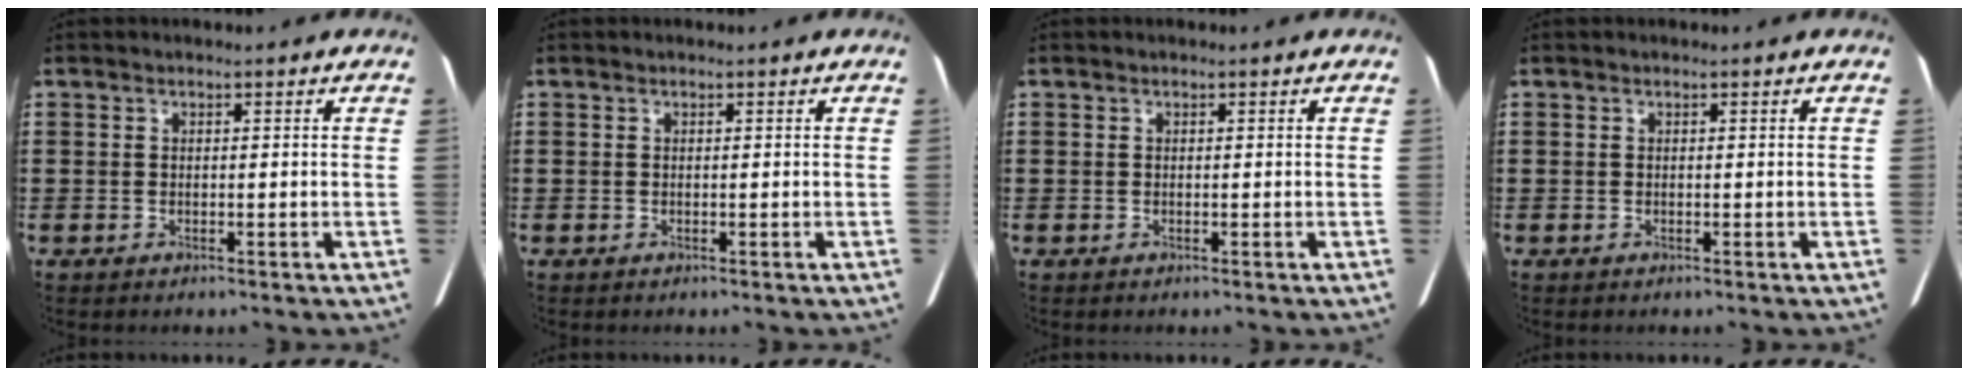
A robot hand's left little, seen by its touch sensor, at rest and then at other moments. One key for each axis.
{"total": 0.0}
{"total": 0.0}
{"total": 0.0}